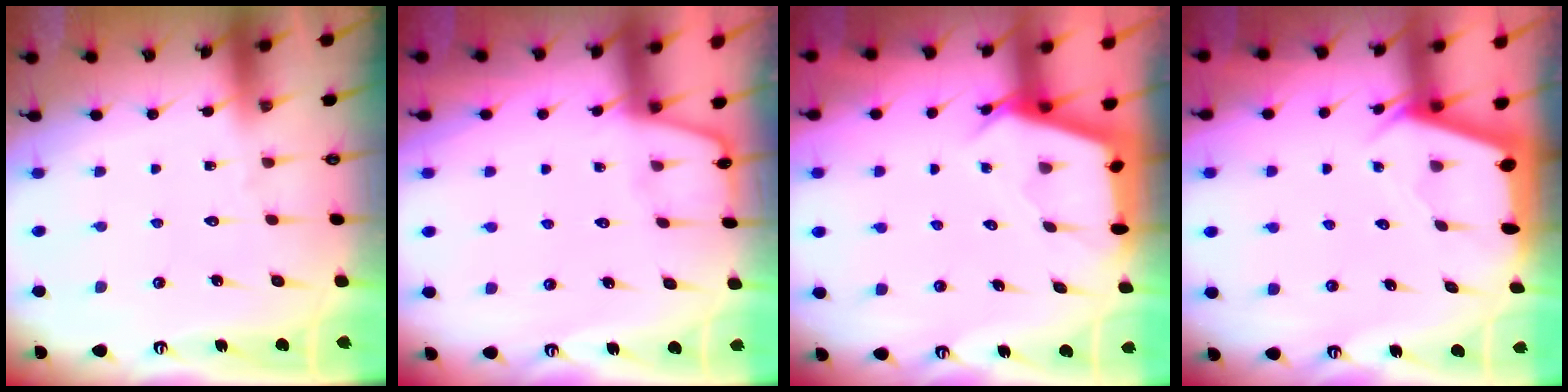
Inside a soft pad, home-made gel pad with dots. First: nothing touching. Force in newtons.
{"total": 1.9, "press": 1.8, "slide": 0.3}
{"total": 2.8, "press": 2.8, "slide": 0.2}
{"total": 2.5, "press": 2.4, "slide": 0.3}